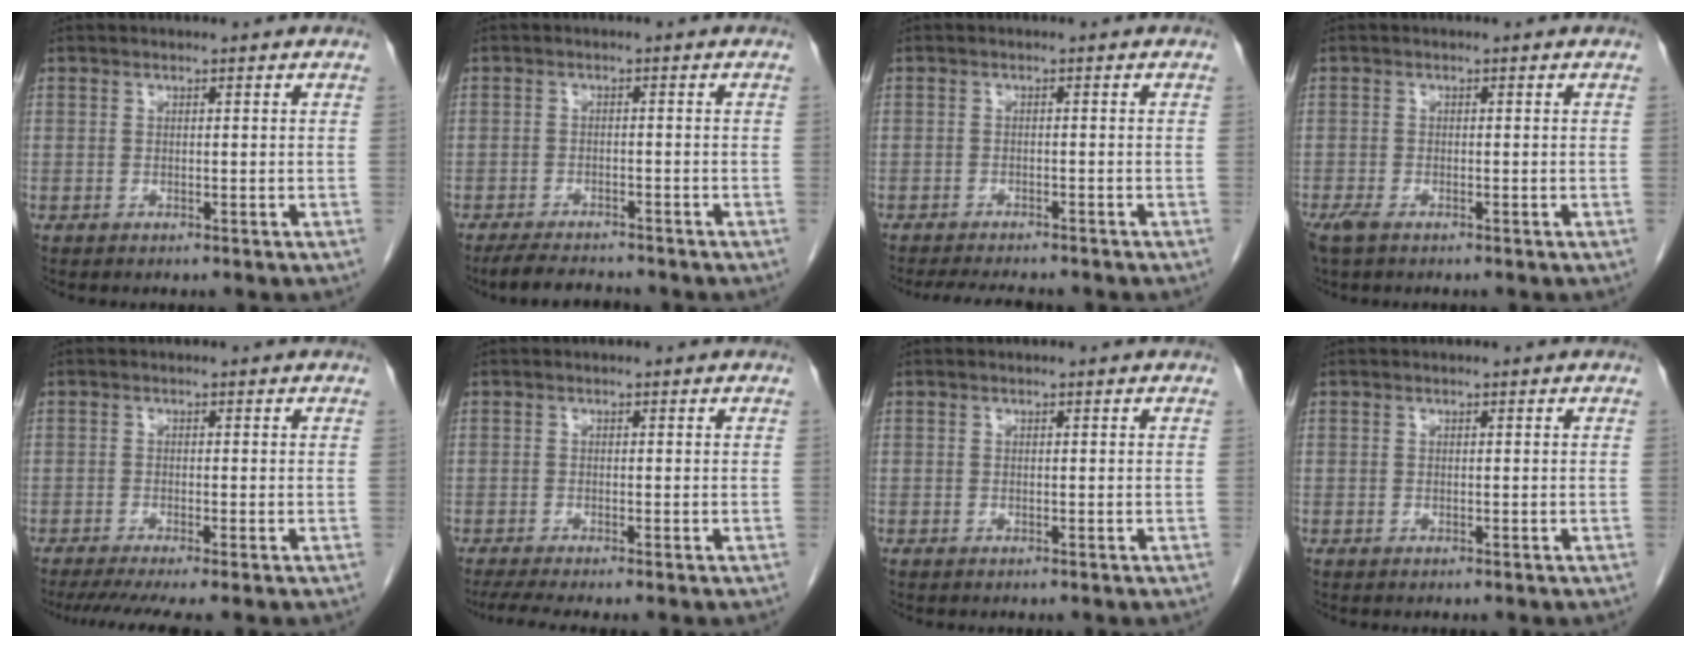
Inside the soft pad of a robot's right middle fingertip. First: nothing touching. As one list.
[{"total": 5.1, "force": [-4.7, 1.1, 1.7], "torque": [-0.033, -0.014, -0.077]}, {"total": 6.7, "force": [-6.0, 1.3, 2.6], "torque": [-0.035, -0.009, -0.086]}, {"total": 2.6, "force": [-1.8, 1.0, 1.7], "torque": [-0.042, -0.008, -0.030]}, {"total": 6.3, "force": [-4.9, 0.0, 3.9], "torque": [-0.057, -0.014, -0.080]}, {"total": 3.7, "force": [-2.9, -0.1, 2.3], "torque": [-0.042, -0.011, -0.051]}, {"total": 0.0}, {"total": 0.0}]